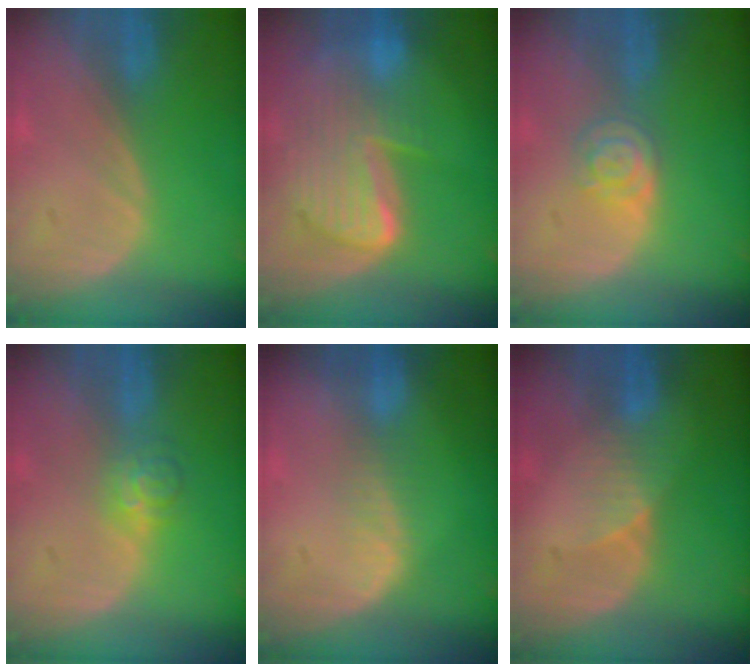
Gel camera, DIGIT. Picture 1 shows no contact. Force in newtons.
{"total": 9.9, "press": 8.5, "slide": 5.1}
{"total": 4.4, "press": 3.9, "slide": 2.0}
{"total": 3.5, "press": 3.5, "slide": 0.2}
{"total": 2.5, "press": 2.0, "slide": 1.6}
{"total": 3.2, "press": 2.8, "slide": 1.4}